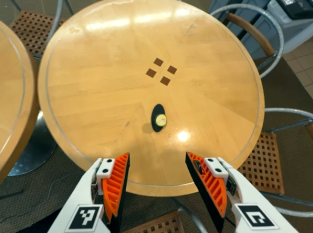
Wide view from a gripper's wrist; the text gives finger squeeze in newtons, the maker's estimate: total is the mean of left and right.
{"total": 0.0}